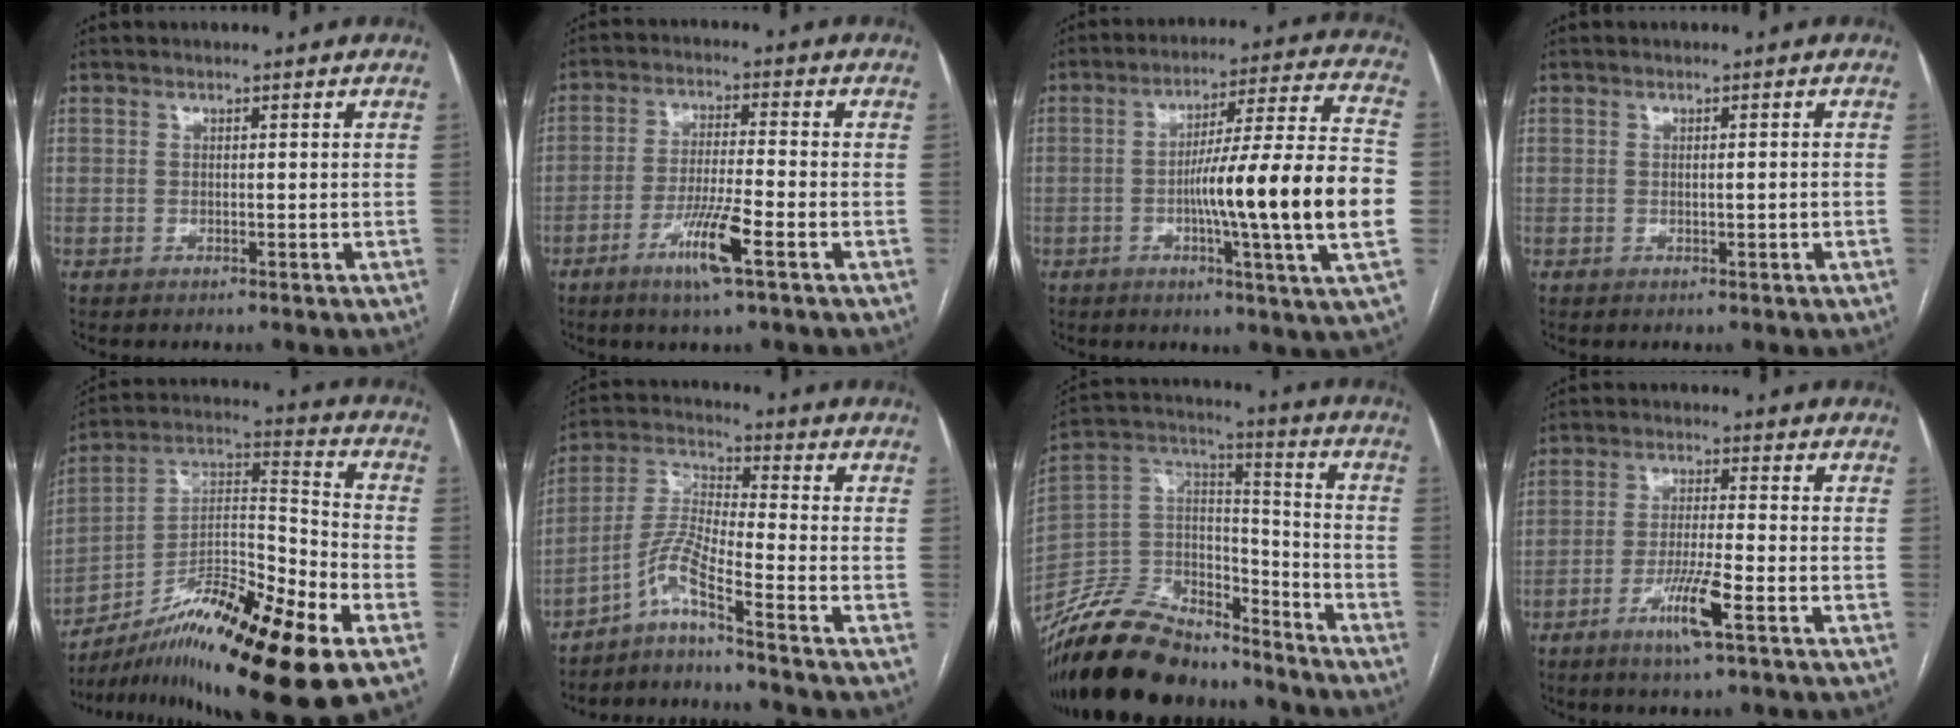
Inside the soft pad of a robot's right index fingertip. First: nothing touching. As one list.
[{"total": 8.0, "force": [-3.9, -0.1, 7.0], "torque": [-0.135, -0.013, -0.073]}, {"total": 19.4, "force": [-3.4, -0.8, 19.1], "torque": [-0.274, 0.007, -0.057]}, {"total": 1.0, "force": [-0.2, 0.0, 1.0], "torque": [-0.019, -0.002, 0.001]}, {"total": 22.9, "force": [-13.5, 2.6, 18.4], "torque": [-0.289, -0.002, -0.224]}, {"total": 7.1, "force": [-5.1, -1.1, 4.8], "torque": [-0.114, -0.001, -0.103]}, {"total": 23.0, "force": [-19.5, 8.2, 8.9], "torque": [-0.208, 0.022, -0.340]}, {"total": 7.1, "force": [-3.5, -0.1, 6.2], "torque": [-0.119, -0.013, -0.065]}]